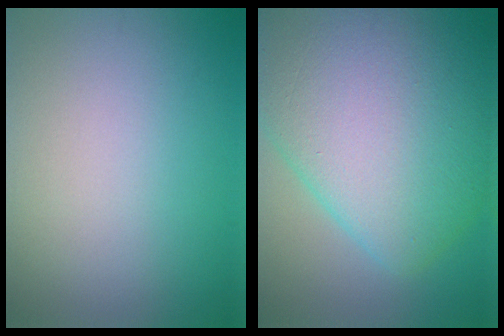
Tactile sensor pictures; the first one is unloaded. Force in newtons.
{"total": 14.7, "press": 14.7, "slide": 0.4}